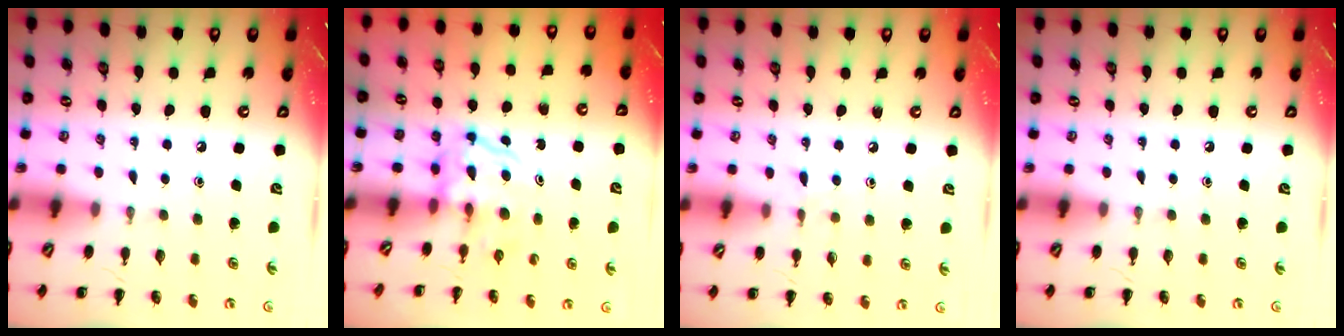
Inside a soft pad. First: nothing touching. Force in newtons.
{"total": 3.8, "press": 3.8, "slide": 0.4}
{"total": 5.4, "press": 4.9, "slide": 2.1}
{"total": 0.0}